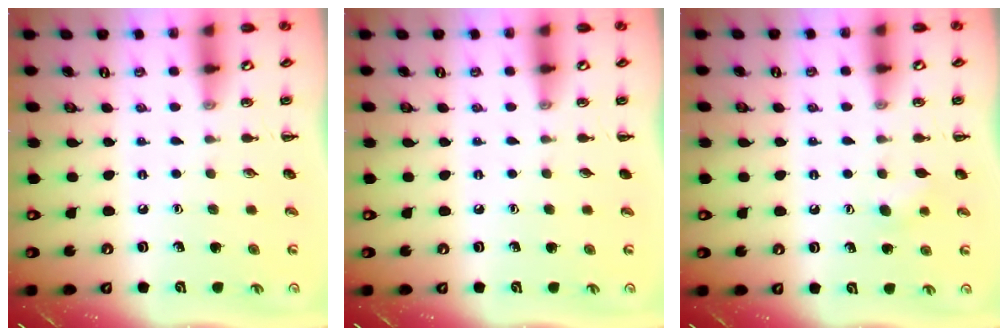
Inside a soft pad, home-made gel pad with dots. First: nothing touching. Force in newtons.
{"total": 0.0}
{"total": 3.0, "press": 2.9, "slide": 0.8}